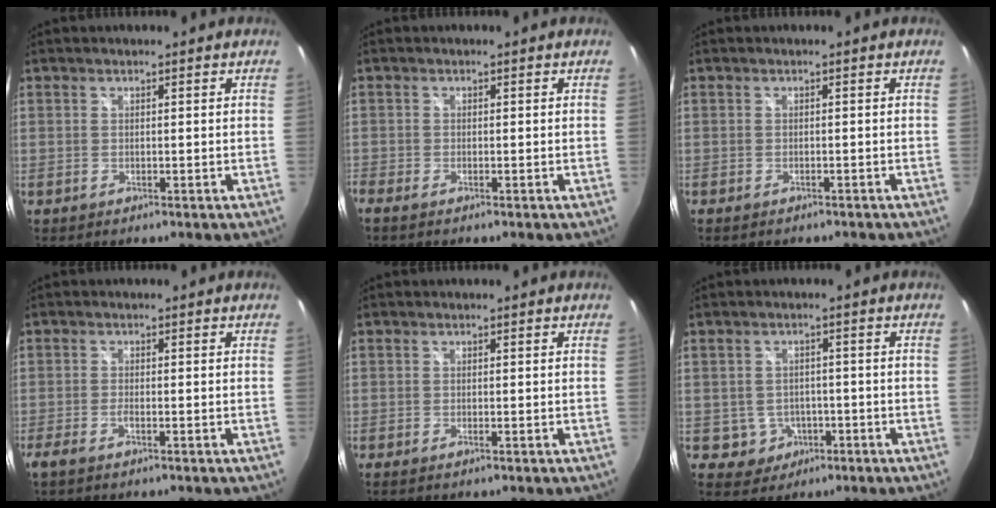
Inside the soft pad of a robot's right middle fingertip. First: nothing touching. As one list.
[{"total": 1.2, "force": [-1.0, 0.0, 0.6], "torque": [-0.017, -0.002, -0.021]}, {"total": 1.9, "force": [-1.6, 0.5, 0.7], "torque": [-0.016, -0.008, -0.023]}, {"total": 2.3, "force": [-1.3, 0.2, 1.8], "torque": [-0.035, -0.005, -0.022]}, {"total": 0.9, "force": [-0.5, -0.3, 0.6], "torque": [-0.009, 0.001, -0.009]}, {"total": 4.5, "force": [-1.5, 4.2, 0.7], "torque": [-0.026, 0.012, -0.011]}]